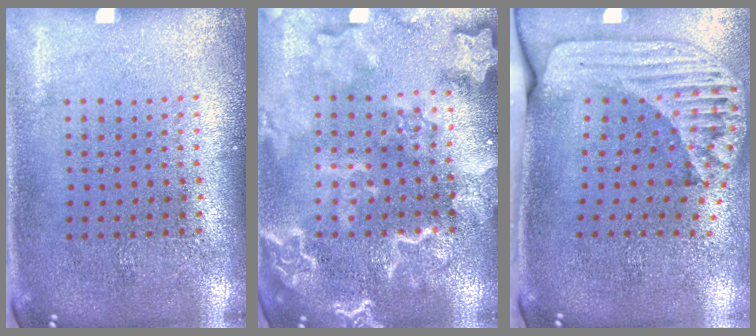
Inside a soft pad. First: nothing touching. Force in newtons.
{"total": 4.5, "press": 4.5, "slide": 0.6}
{"total": 2.4, "press": 1.7, "slide": 1.6}